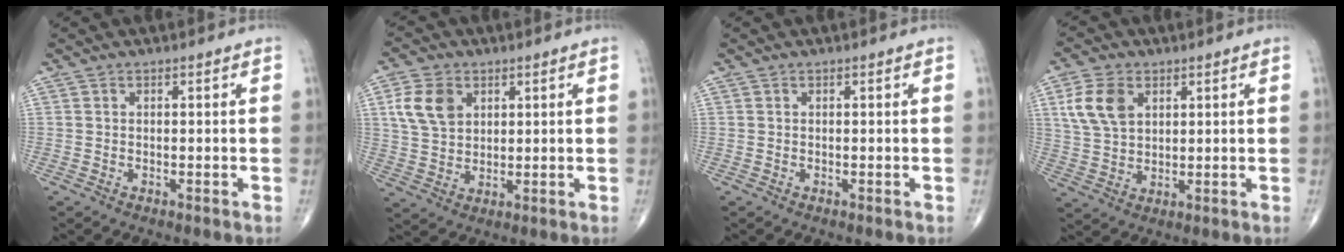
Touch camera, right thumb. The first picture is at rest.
{"total": 8.2, "force": [2.9, 5.9, 4.9], "torque": [-0.081, -0.006, 0.059]}
{"total": 0.0}
{"total": 8.5, "force": [3.2, 5.6, 5.5], "torque": [-0.102, -0.006, 0.065]}